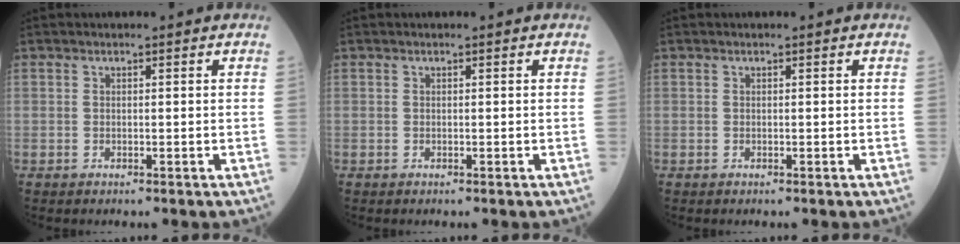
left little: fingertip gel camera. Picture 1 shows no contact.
{"total": 0.0}
{"total": 0.0}